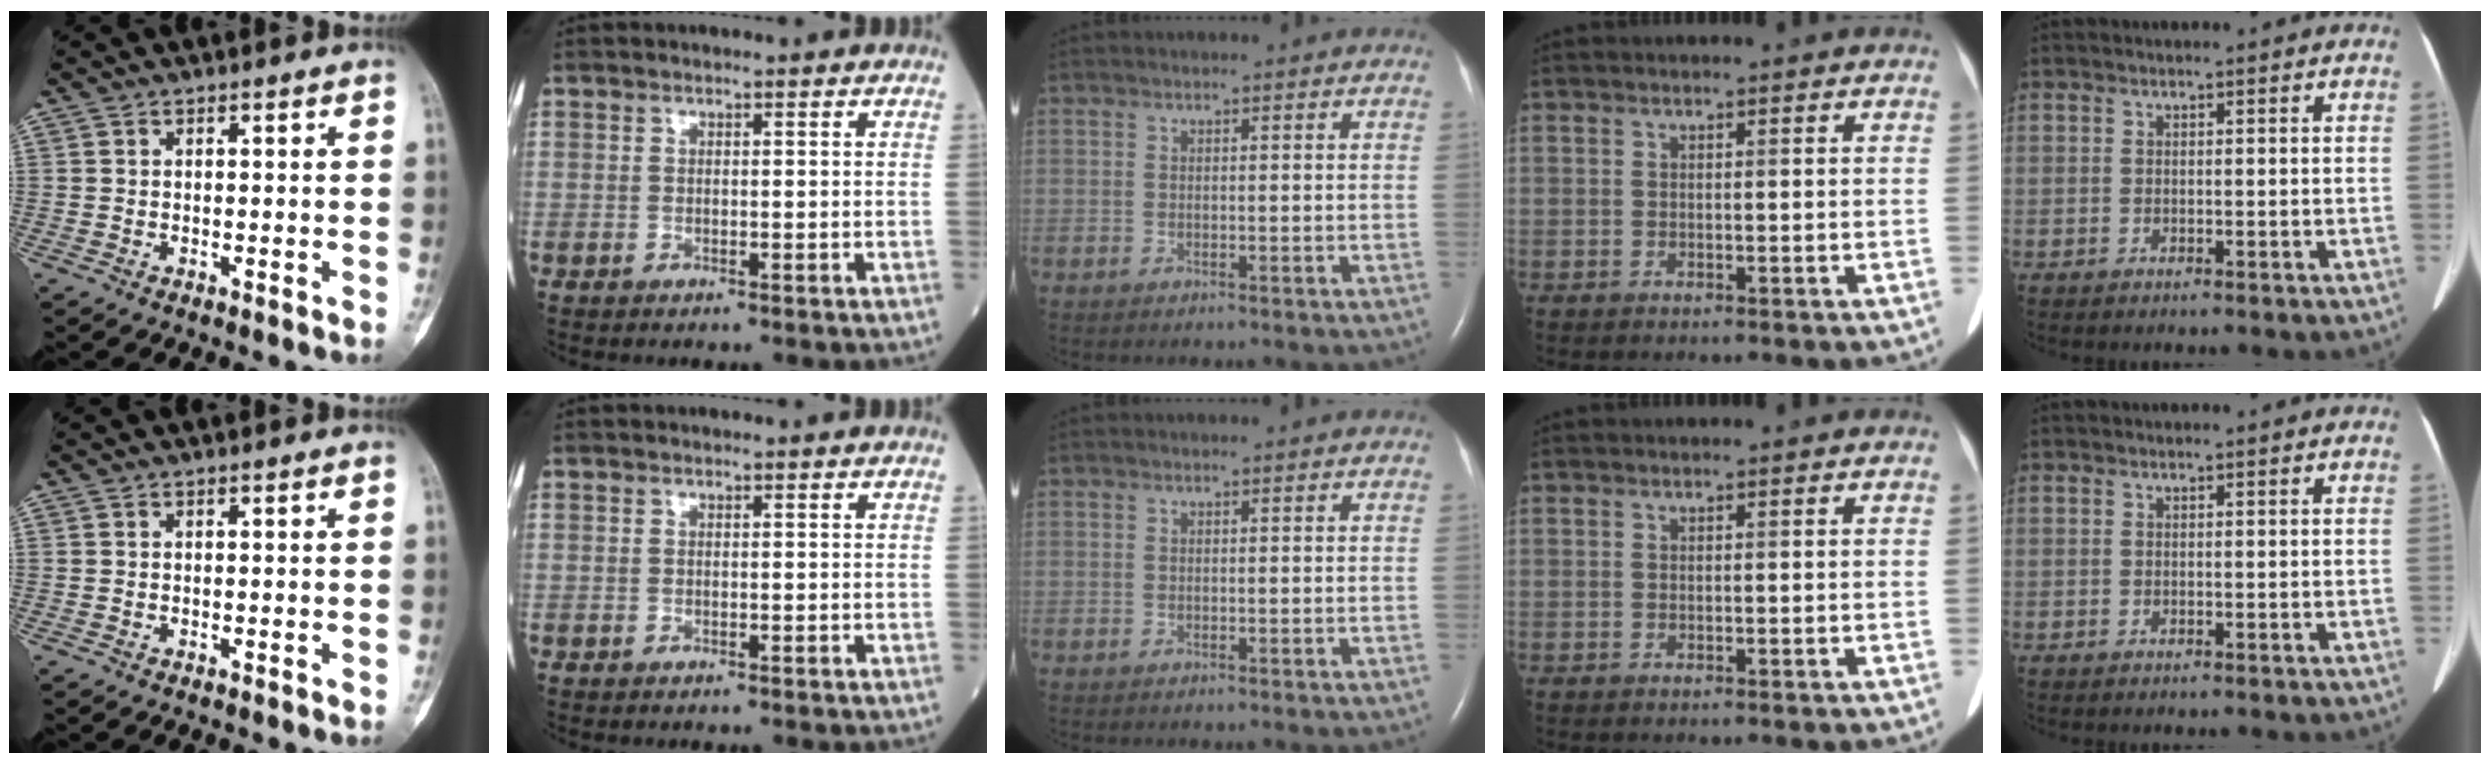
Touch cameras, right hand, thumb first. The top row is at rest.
{}